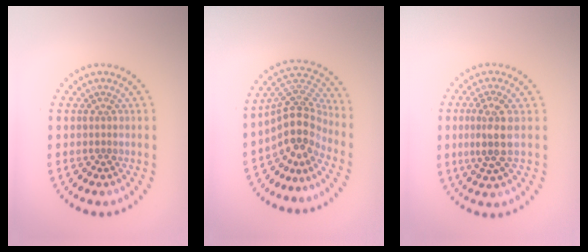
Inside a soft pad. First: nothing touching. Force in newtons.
{"total": 4.6, "press": 3.4, "slide": 3.1}
{"total": 3.2, "press": 3.0, "slide": 1.3}